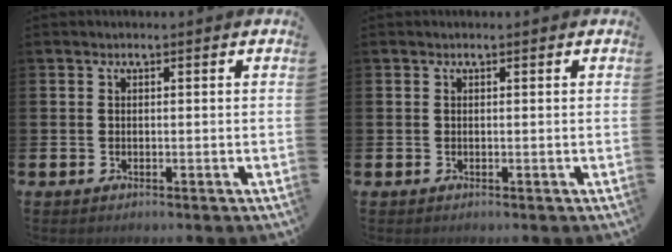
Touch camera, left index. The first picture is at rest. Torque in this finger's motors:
{"motor_torque": [1.11, -1.02, -0.07, -0.03]}